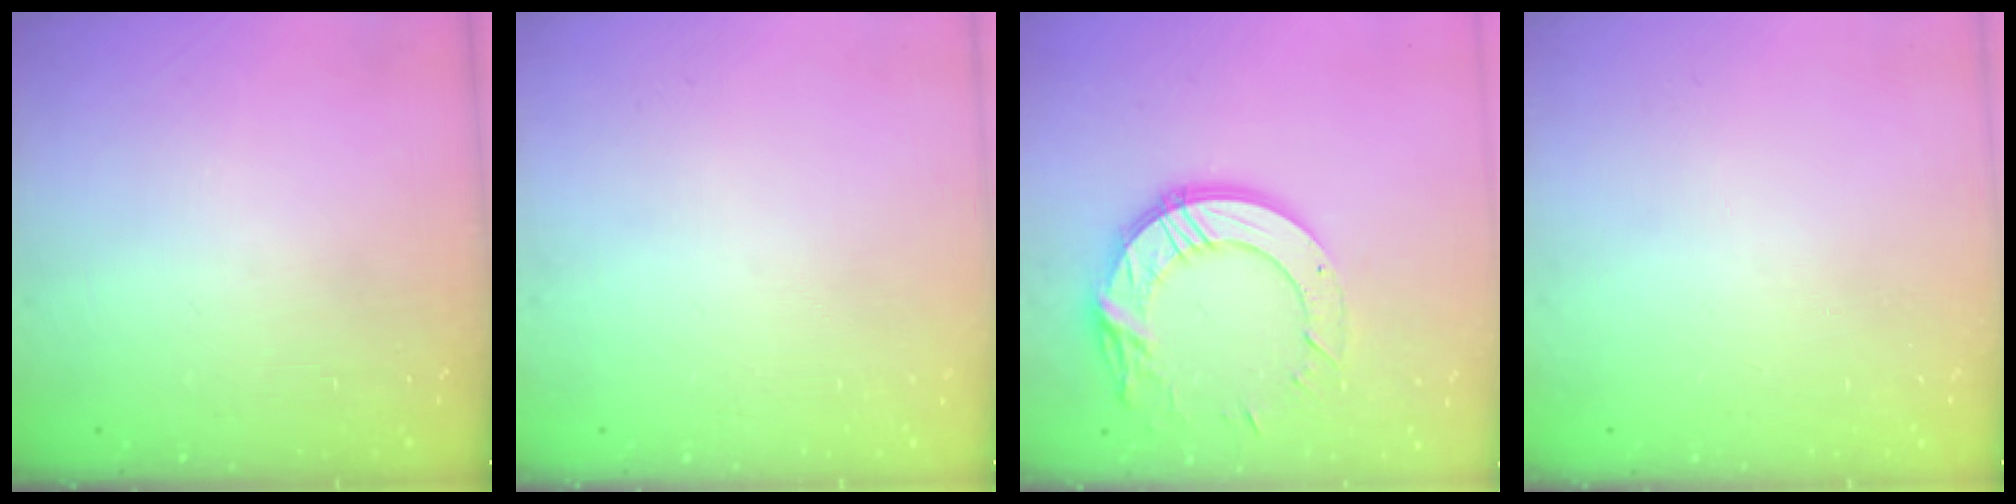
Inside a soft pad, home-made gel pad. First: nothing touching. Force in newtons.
{"total": 0.0}
{"total": 16.0, "press": 16.0, "slide": 1.0}
{"total": 0.0}